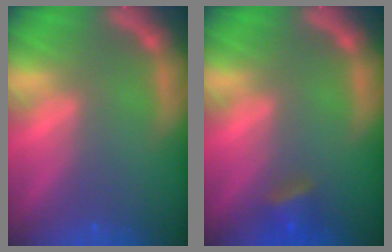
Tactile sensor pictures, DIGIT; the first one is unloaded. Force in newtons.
{"total": 2.4}